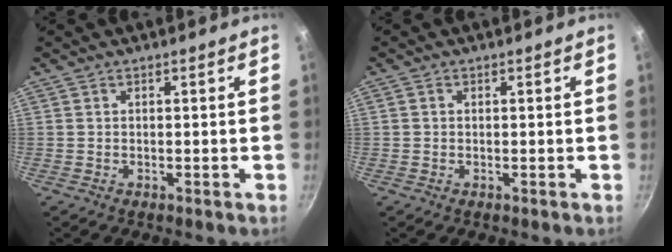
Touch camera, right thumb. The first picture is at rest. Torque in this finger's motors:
{"motor_torque": [-0.14, -0.52, 0.00, 0.20, 0.04]}